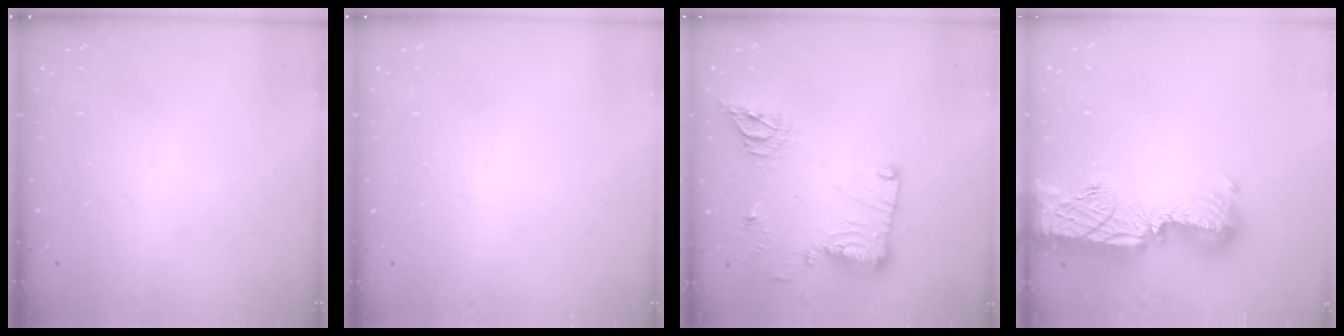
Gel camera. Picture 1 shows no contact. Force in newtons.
{"total": 1.1, "press": 0.9, "slide": 0.6}
{"total": 15.4, "press": 15.3, "slide": 1.5}
{"total": 17.8, "press": 17.8, "slide": 1.2}